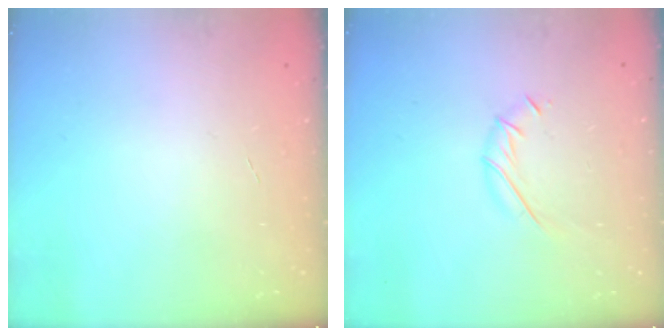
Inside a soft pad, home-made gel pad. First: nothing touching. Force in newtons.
{"total": 6.0, "press": 6.0, "slide": 0.4}